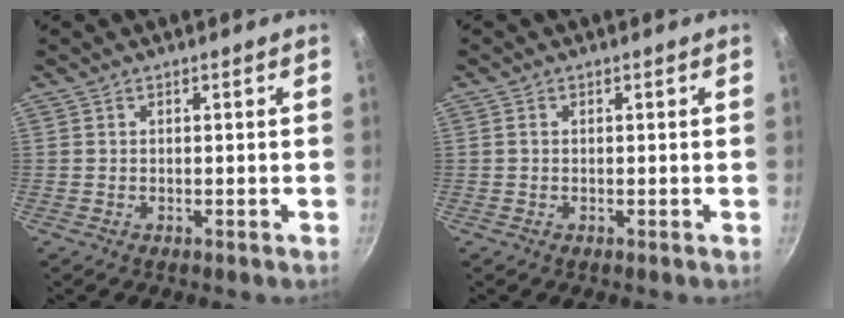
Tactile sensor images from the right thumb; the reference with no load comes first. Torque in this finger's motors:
{"motor_torque": [-0.75, 0.17, 0.40, -0.04, 0.03]}